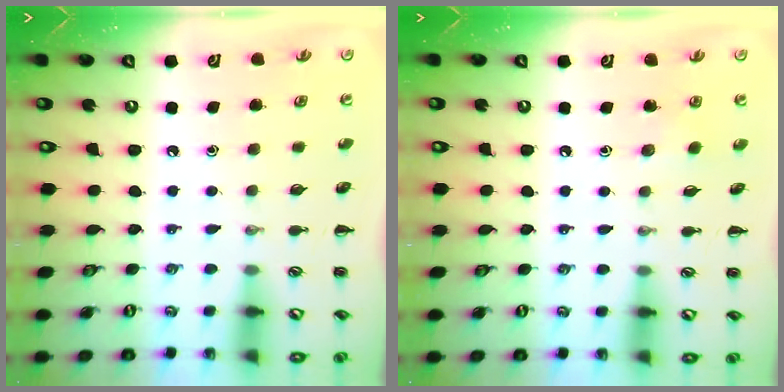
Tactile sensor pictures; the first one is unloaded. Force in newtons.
{"total": 2.1, "press": 2.0, "slide": 0.7}